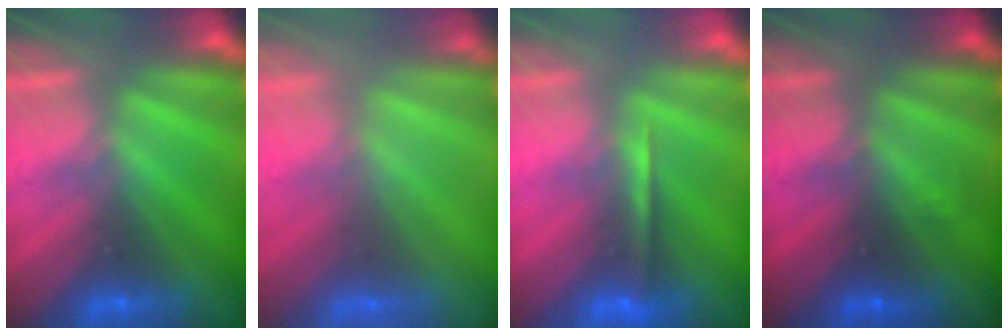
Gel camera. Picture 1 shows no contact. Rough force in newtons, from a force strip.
{"total": 8.4}
{"total": 1.3}
{"total": 1.6}